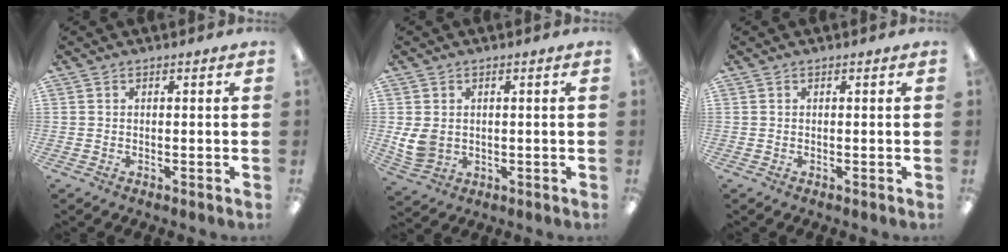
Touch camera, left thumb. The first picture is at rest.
{"total": 6.0, "force": [0.8, 4.7, 3.6], "torque": [-0.071, 0.005, 0.019]}
{"total": 0.0}